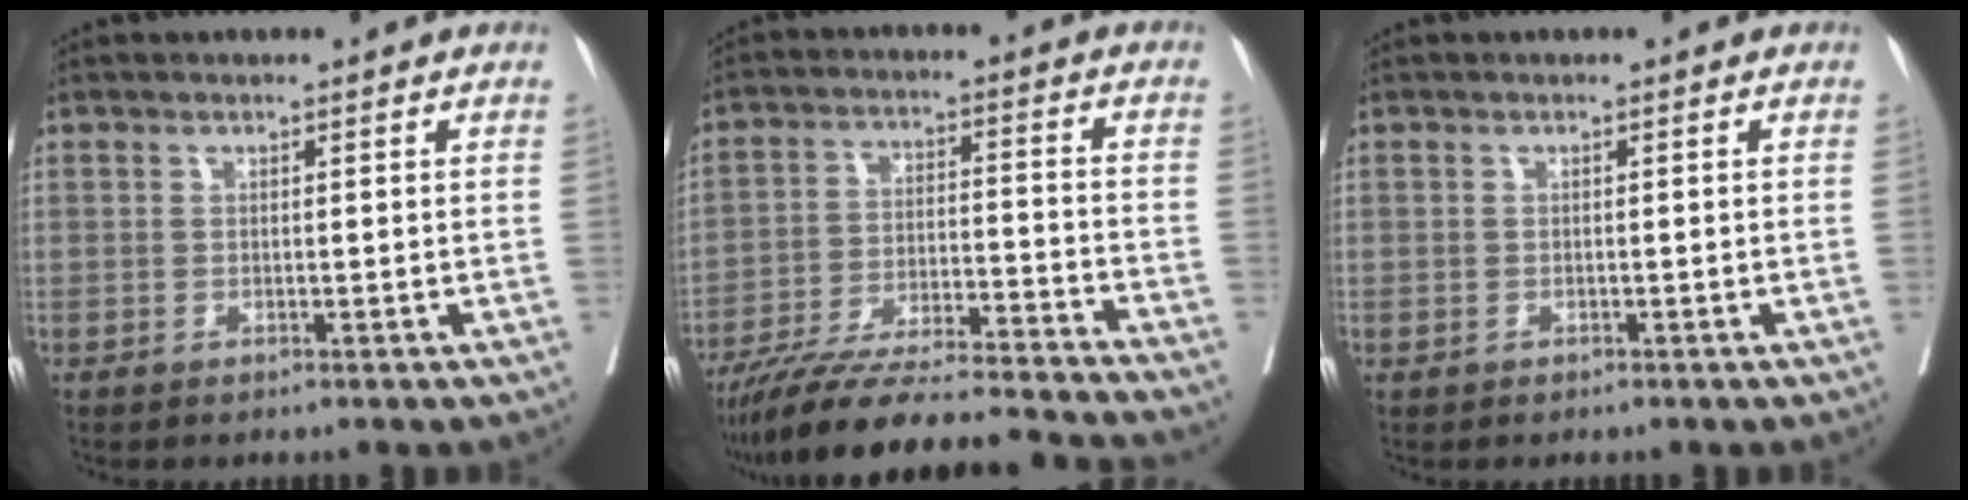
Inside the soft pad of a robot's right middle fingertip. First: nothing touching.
{"total": 20.8, "force": [-19.0, 0.5, 8.4], "torque": [-0.141, -0.020, -0.300]}
{"total": 0.0}